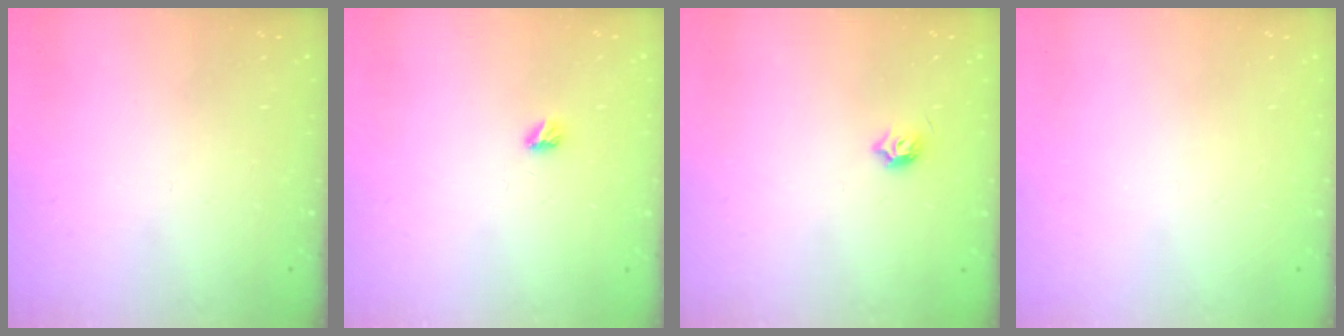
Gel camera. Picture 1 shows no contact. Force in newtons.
{"total": 3.3, "press": 3.3, "slide": 0.4}
{"total": 4.0, "press": 3.8, "slide": 1.0}
{"total": 0.0}